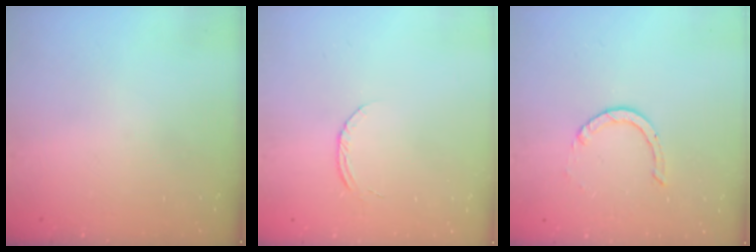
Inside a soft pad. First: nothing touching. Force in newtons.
{"total": 4.2, "press": 4.2, "slide": 0.4}
{"total": 2.0, "press": 2.0, "slide": 0.2}